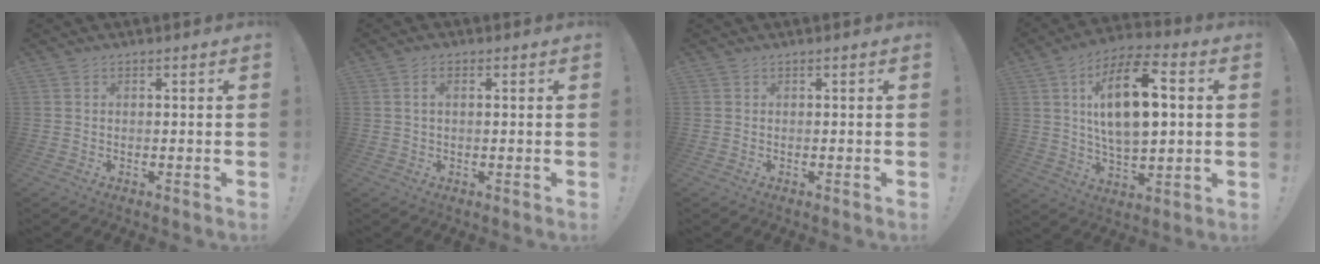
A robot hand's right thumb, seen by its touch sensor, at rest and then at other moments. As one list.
[{"total": 2.2, "force": [0.4, 1.0, 1.9], "torque": [-0.032, 0.002, 0.006]}, {"total": 0.0}, {"total": 19.0, "force": [3.9, 9.2, 16.2], "torque": [-0.267, 0.005, 0.056]}]